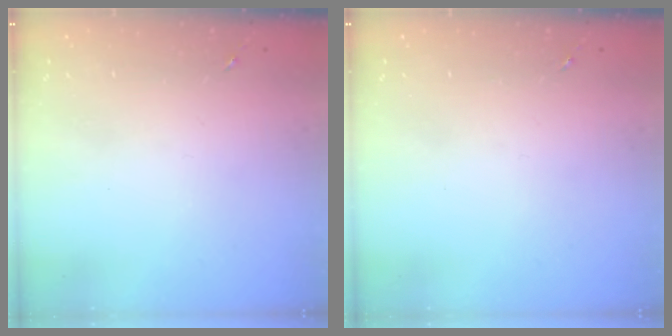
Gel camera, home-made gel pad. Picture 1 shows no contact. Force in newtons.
{"total": 0.0}